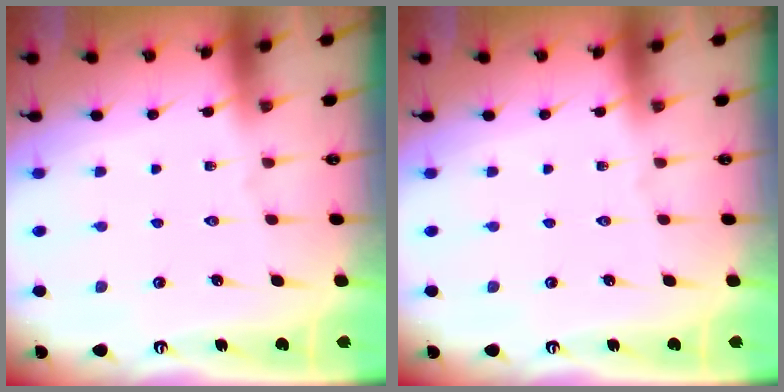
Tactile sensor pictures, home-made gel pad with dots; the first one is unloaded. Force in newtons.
{"total": 0.0}